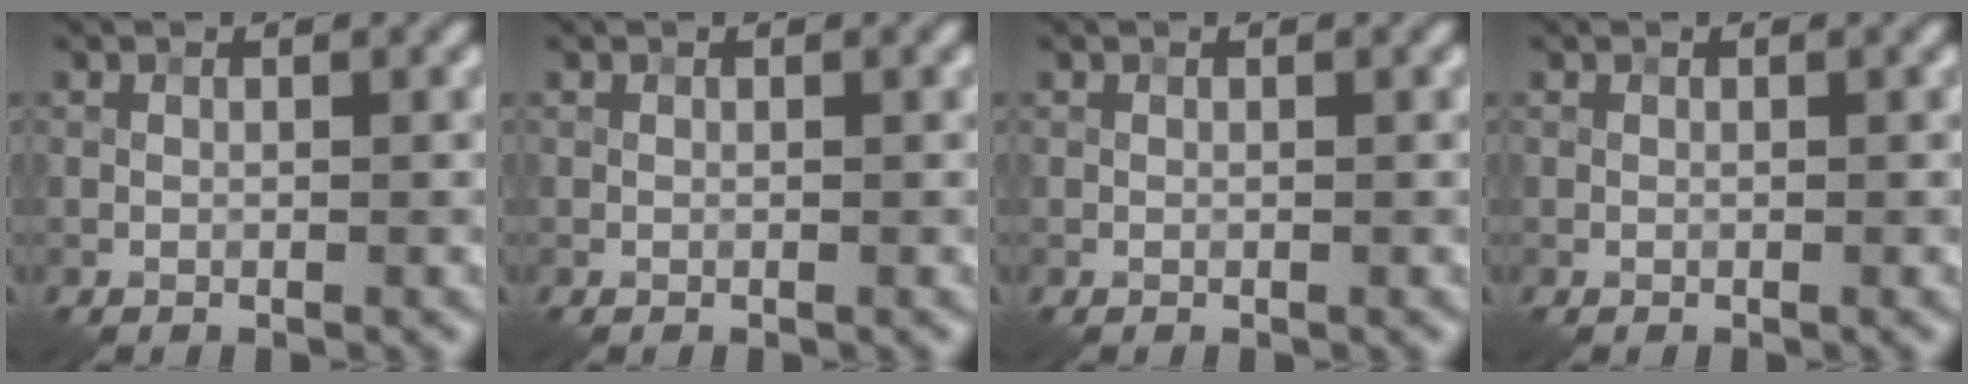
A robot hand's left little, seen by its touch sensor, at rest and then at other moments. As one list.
[{"total": 0.0}, {"total": 0.0}, {"total": 0.0}]